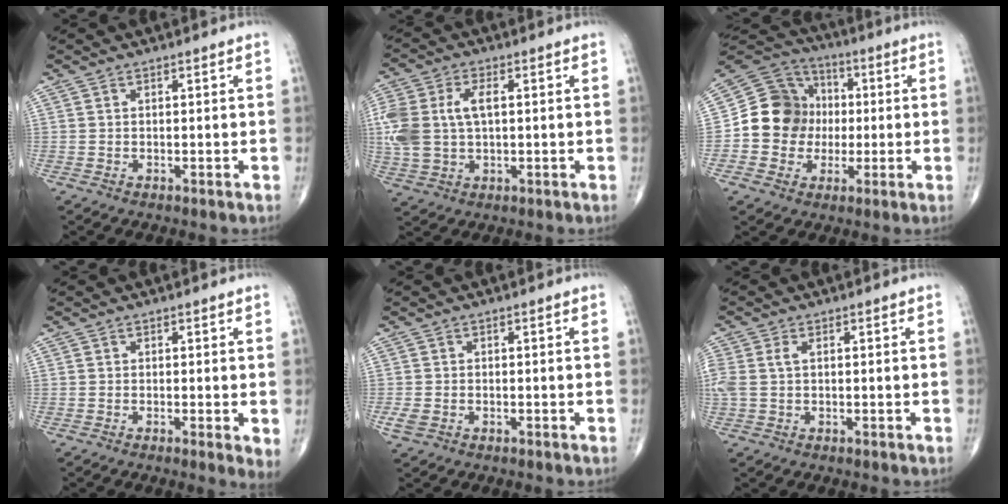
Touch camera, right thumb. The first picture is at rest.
{"total": 12.4, "force": [1.5, 7.4, 9.9], "torque": [-0.241, 0.014, 0.034]}
{"total": 13.6, "force": [-0.6, 12.4, 5.5], "torque": [-0.058, 0.026, -0.017]}
{"total": 2.4, "force": [-0.2, 0.5, 2.4], "torque": [-0.039, -0.010, -0.009]}
{"total": 2.1, "force": [-0.8, 1.5, 1.3], "torque": [-0.033, 0.001, -0.013]}
{"total": 4.1, "force": [0.6, 2.4, 3.2], "torque": [-0.106, 0.018, 0.016]}